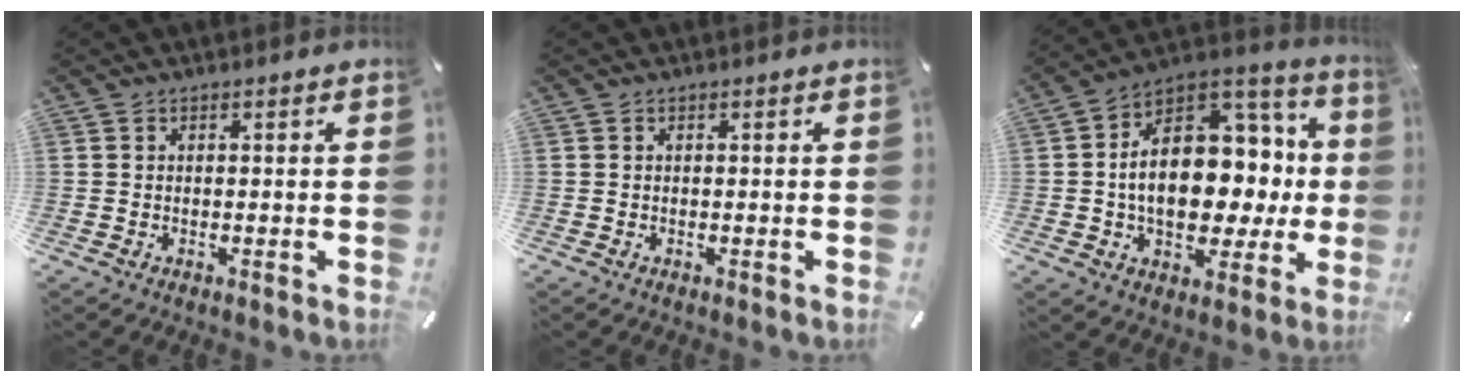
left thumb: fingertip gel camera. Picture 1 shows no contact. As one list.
[{"total": 0.0}, {"total": 19.4, "force": [-0.6, 13.5, 13.9], "torque": [-0.216, -0.005, -0.002]}]